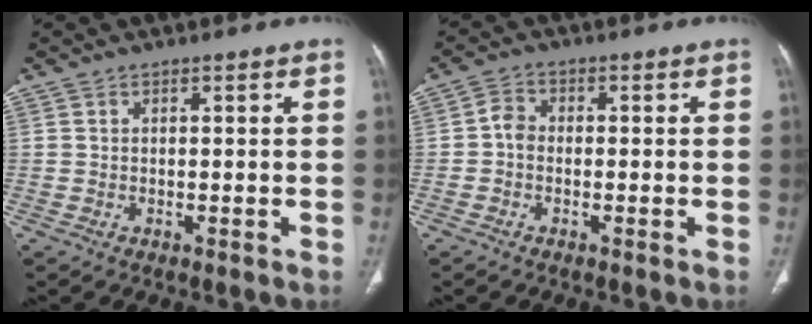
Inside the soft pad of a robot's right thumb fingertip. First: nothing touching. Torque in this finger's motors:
{"motor_torque": [0.58, 0.37, 0.41, -0.53, 0.11]}